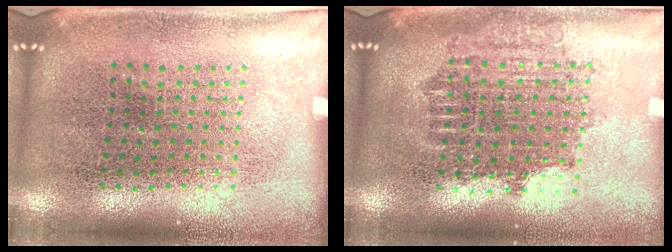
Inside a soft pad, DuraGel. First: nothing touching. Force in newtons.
{"total": 1.7, "press": 1.4, "slide": 1.0}